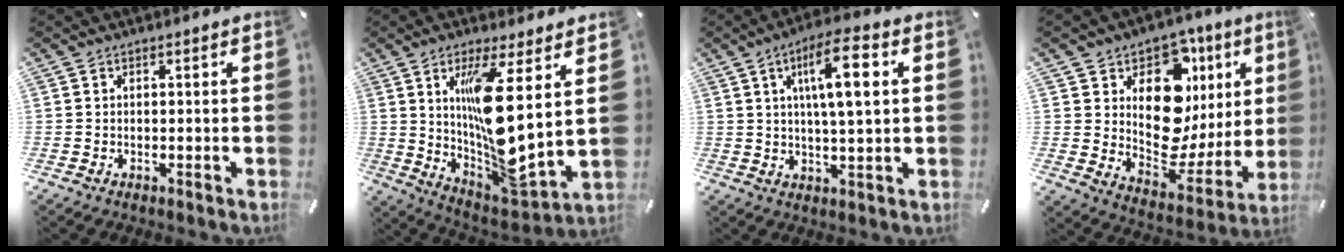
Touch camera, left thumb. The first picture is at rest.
{"total": 16.3, "force": [5.6, 3.4, 14.9], "torque": [-0.269, -0.062, 0.084]}
{"total": 11.9, "force": [3.4, 3.0, 11.0], "torque": [-0.186, 0.003, 0.050]}
{"total": 15.6, "force": [6.0, 10.7, 9.5], "torque": [-0.127, -0.067, 0.105]}